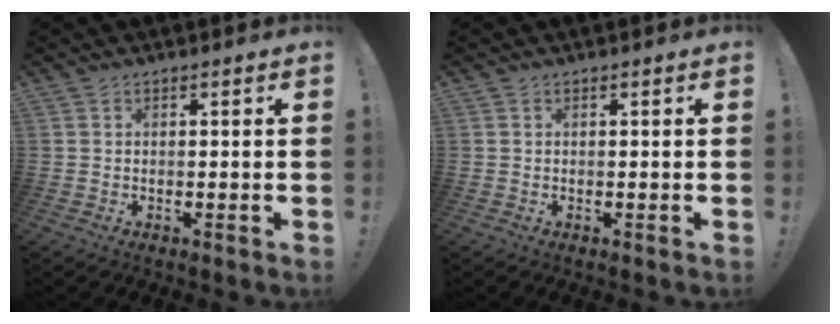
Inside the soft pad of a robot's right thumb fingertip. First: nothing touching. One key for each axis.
{"total": 0.0}